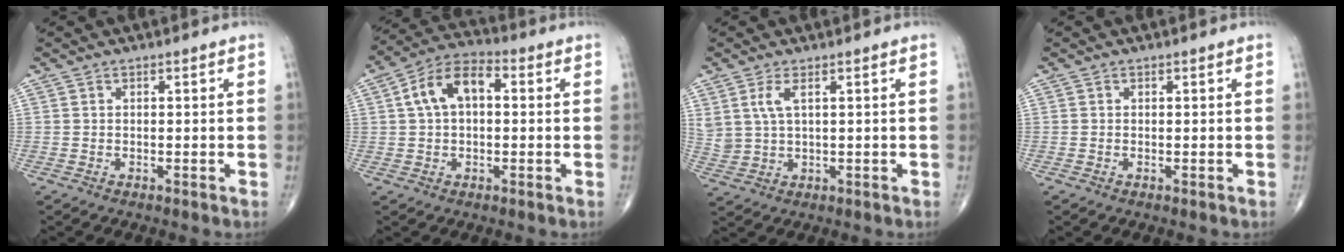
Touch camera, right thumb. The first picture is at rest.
{"total": 9.9, "force": [1.6, 5.9, 7.8], "torque": [-0.140, 0.032, 0.020]}
{"total": 4.4, "force": [1.9, 1.8, 3.5], "torque": [-0.083, -0.006, 0.048]}
{"total": 0.0}